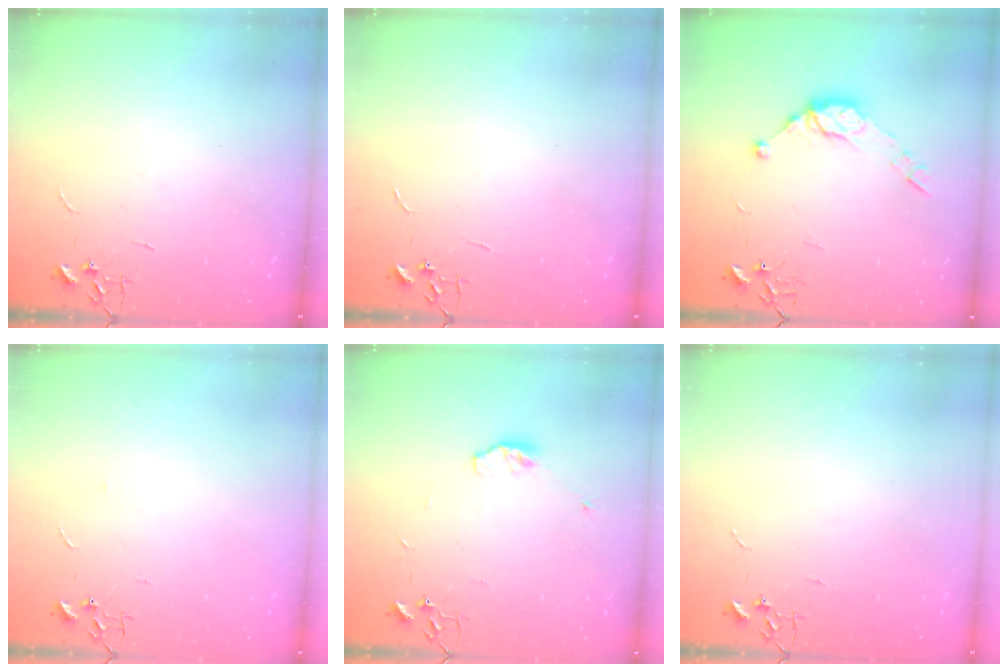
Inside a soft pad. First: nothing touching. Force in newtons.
{"total": 0.0}
{"total": 9.8, "press": 9.8, "slide": 0.9}
{"total": 2.6, "press": 2.5, "slide": 0.4}
{"total": 5.6, "press": 5.5, "slide": 0.9}
{"total": 0.0}